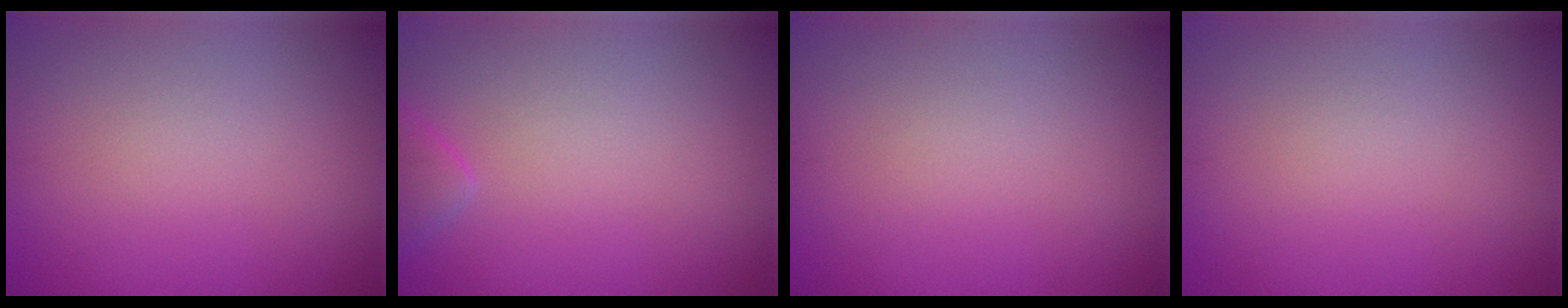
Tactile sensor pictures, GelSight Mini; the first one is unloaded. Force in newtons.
{"total": 1.6, "press": 1.6, "slide": 0.1}
{"total": 0.0}
{"total": 0.0}